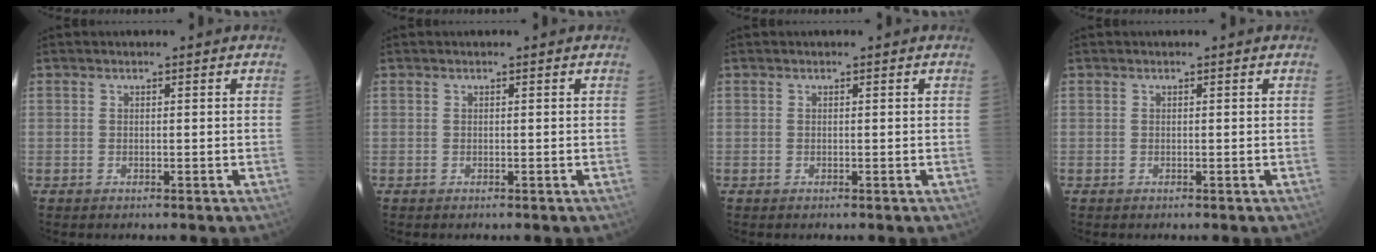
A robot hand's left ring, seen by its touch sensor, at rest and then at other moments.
{"total": 0.0}
{"total": 0.0}
{"total": 0.0}